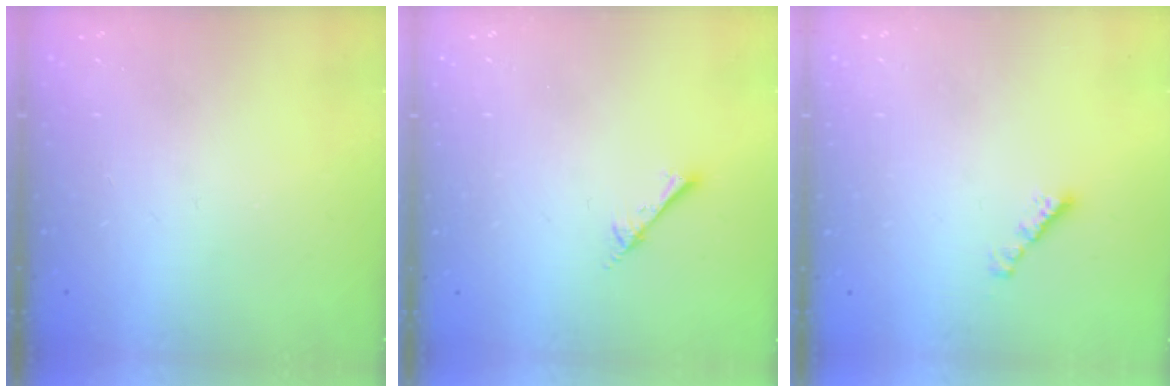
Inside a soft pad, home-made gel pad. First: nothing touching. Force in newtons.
{"total": 2.4, "press": 2.4, "slide": 0.2}
{"total": 2.3, "press": 2.2, "slide": 0.4}